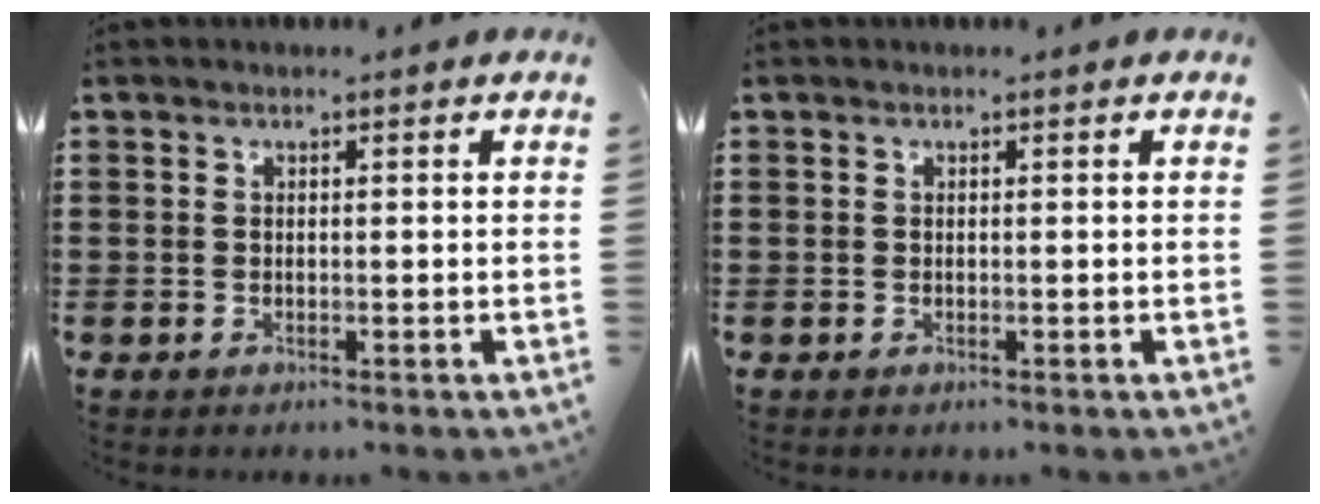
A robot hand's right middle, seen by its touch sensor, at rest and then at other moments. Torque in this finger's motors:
{"motor_torque": [0.02, -0.02, 0.02, -0.01]}